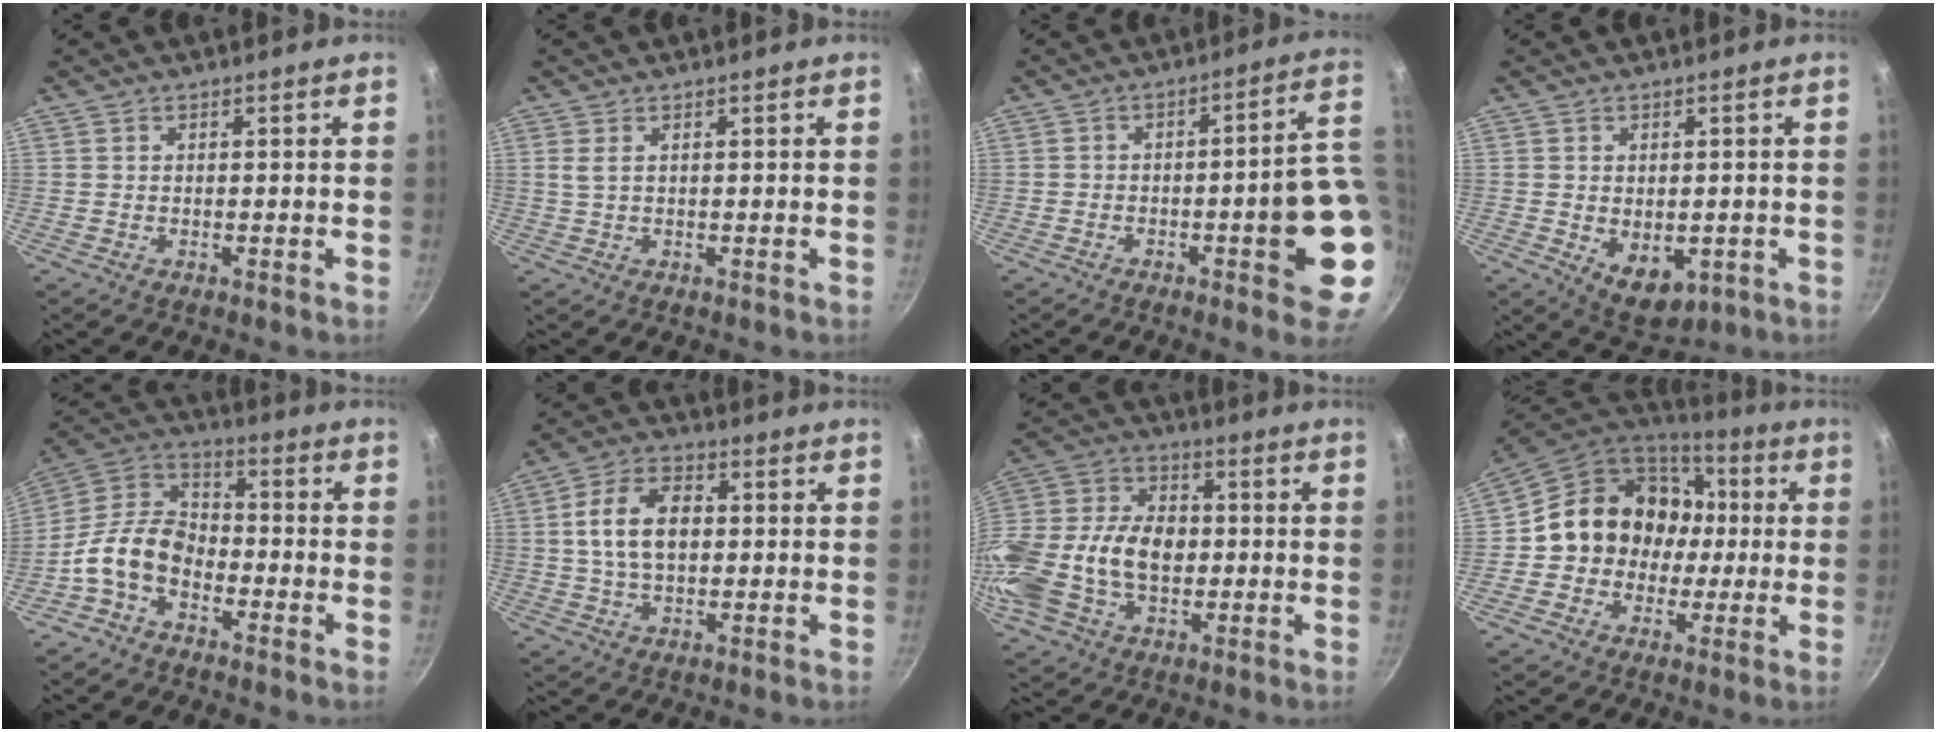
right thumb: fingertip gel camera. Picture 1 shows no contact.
{"total": 1.7, "force": [0.5, 0.8, 1.4], "torque": [-0.030, 0.000, 0.013]}
{"total": 14.1, "force": [-2.4, 3.5, 13.4], "torque": [-0.139, 0.024, -0.031]}
{"total": 7.6, "force": [-1.4, 5.0, 5.5], "torque": [-0.061, -0.010, -0.003]}
{"total": 11.4, "force": [-4.9, 7.4, 7.2], "torque": [-0.119, 0.060, -0.119]}
{"total": 10.7, "force": [0.9, 6.9, 8.2], "torque": [-0.130, 0.020, 0.010]}
{"total": 22.5, "force": [-2.2, 15.8, 16.0], "torque": [-0.312, 0.043, -0.041]}
{"total": 17.7, "force": [0.7, 15.3, 8.8], "torque": [-0.115, 0.044, 0.007]}